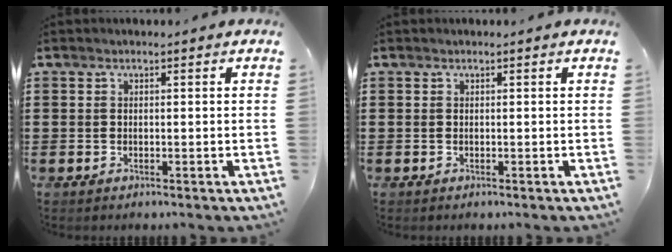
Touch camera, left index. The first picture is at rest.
{"total": 0.0}